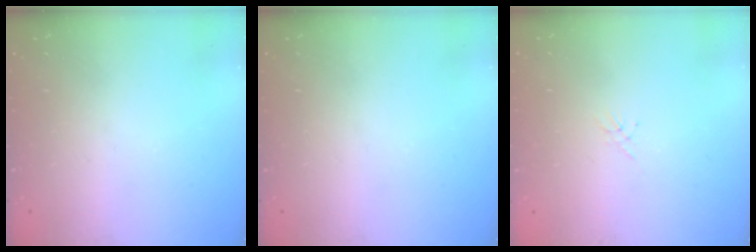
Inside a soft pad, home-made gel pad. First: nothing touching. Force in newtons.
{"total": 0.0}
{"total": 1.3, "press": 1.2, "slide": 0.4}